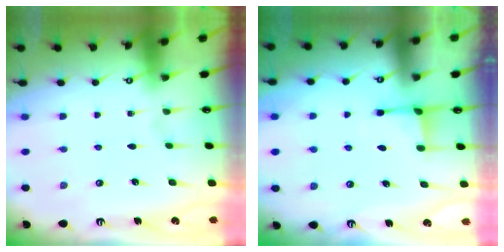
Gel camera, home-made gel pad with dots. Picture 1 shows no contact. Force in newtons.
{"total": 2.2, "press": 2.1, "slide": 0.7}